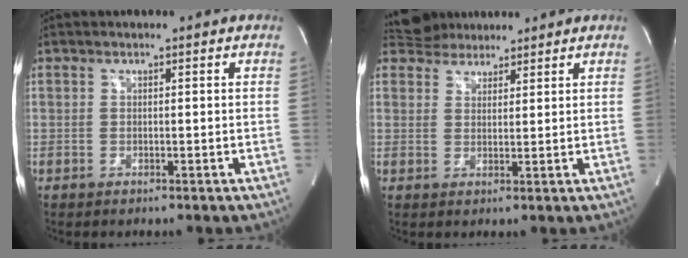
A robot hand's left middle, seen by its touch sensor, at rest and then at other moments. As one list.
[{"total": 5.1, "force": [4.5, 2.3, 0.4], "torque": [-0.011, 0.023, 0.081]}]